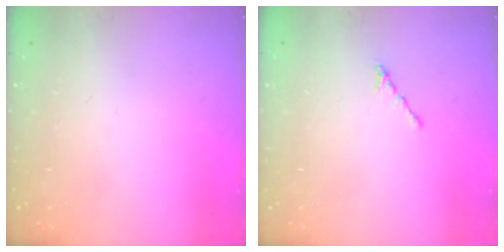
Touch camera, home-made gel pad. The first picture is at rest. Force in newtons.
{"total": 0.5, "press": 0.4, "slide": 0.3}